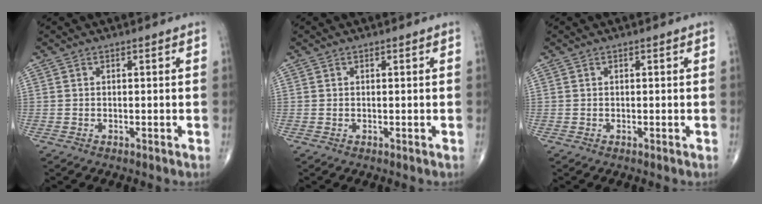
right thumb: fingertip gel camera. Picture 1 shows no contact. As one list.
[{"total": 0.0}, {"total": 0.0}]